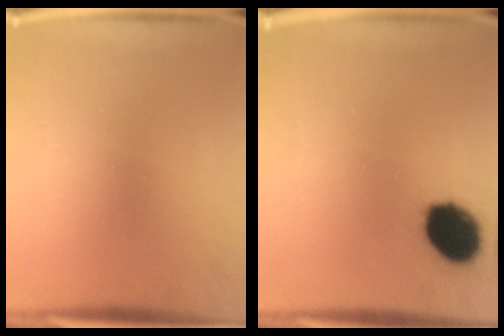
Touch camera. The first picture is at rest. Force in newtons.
{"total": 13.7}